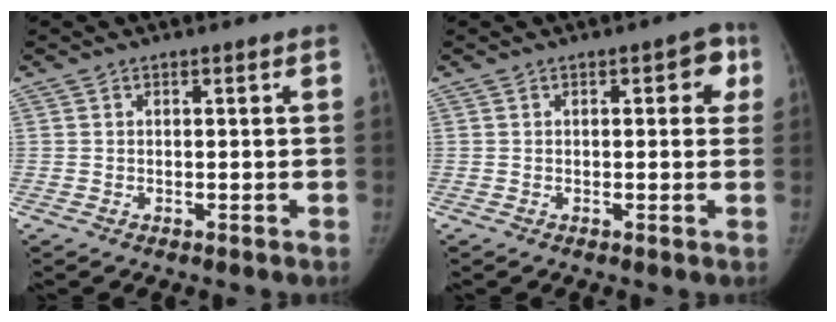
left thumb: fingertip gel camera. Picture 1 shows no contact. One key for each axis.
{"total": 4.2, "fx": 1.3, "fy": 2.2, "fz": 3.3, "tx": -0.006, "ty": 0.003, "tz": 0.004}